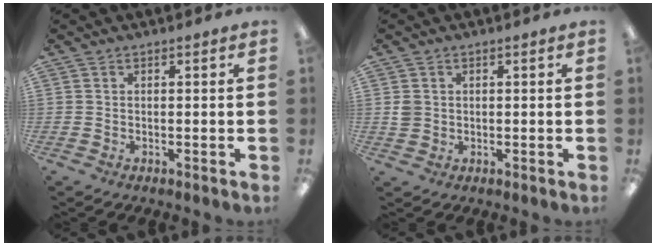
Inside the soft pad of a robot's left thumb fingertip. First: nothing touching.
{"total": 2.5, "force": [0.4, 2.3, 0.9], "torque": [-0.012, 0.001, 0.005]}